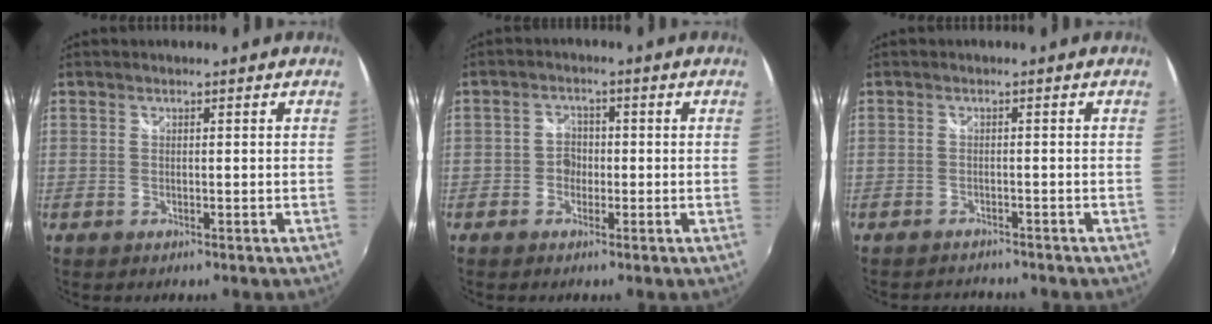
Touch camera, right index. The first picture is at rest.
{"total": 3.0, "force": [-0.9, 2.7, 1.0], "torque": [-0.015, 0.008, -0.019]}
{"total": 3.0, "force": [-2.9, 0.7, 0.4], "torque": [-0.017, -0.008, -0.049]}